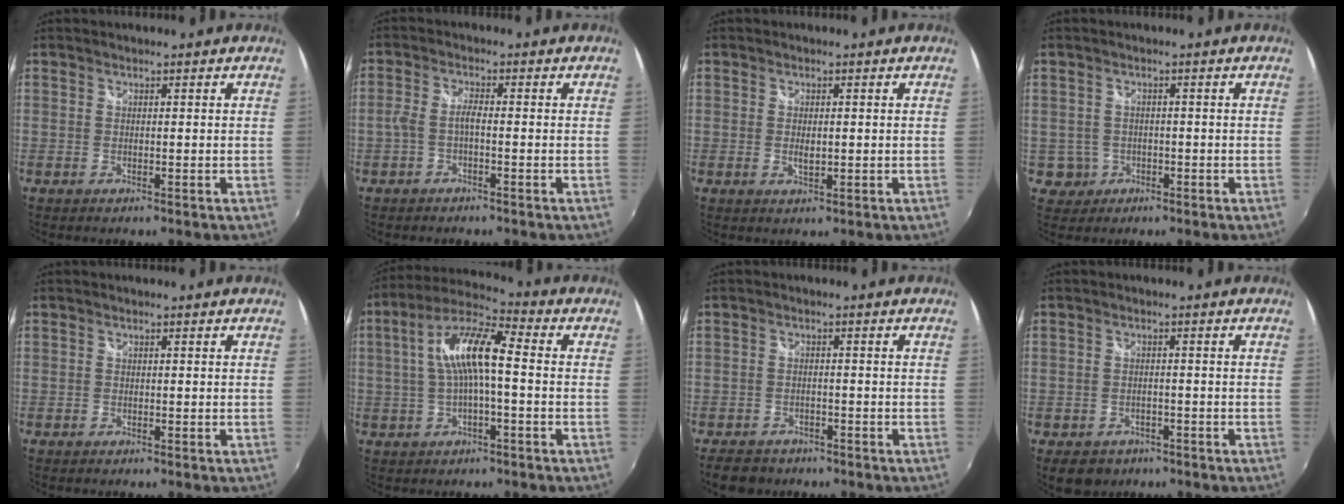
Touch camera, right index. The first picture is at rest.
{"total": 2.0, "force": [-1.0, 0.4, 1.7], "torque": [-0.040, 0.003, -0.022]}
{"total": 2.0, "force": [-0.1, 1.1, 1.7], "torque": [-0.029, -0.005, 0.001]}
{"total": 3.8, "force": [-0.7, 3.7, 0.1], "torque": [-0.010, 0.011, -0.006]}
{"total": 0.0}
{"total": 11.2, "force": [0.3, 2.8, 10.9], "torque": [-0.212, 0.022, 0.002]}
{"total": 6.5, "force": [-5.1, 3.4, 2.1], "torque": [-0.060, -0.009, -0.079]}
{"total": 5.8, "force": [-3.5, 4.0, 2.2], "torque": [-0.054, -0.015, -0.044]}